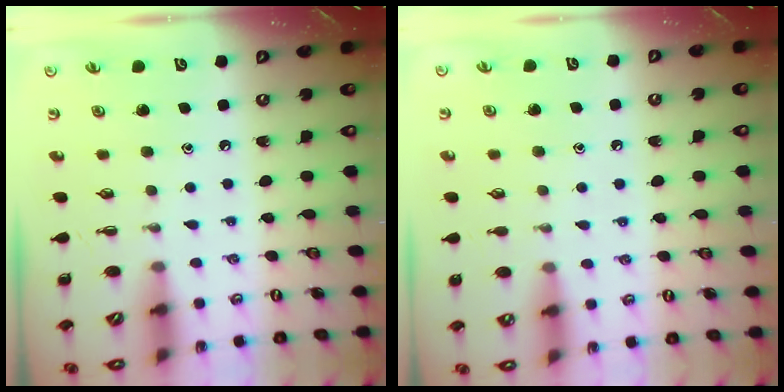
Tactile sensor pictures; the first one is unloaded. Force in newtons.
{"total": 4.9, "press": 4.6, "slide": 1.8}